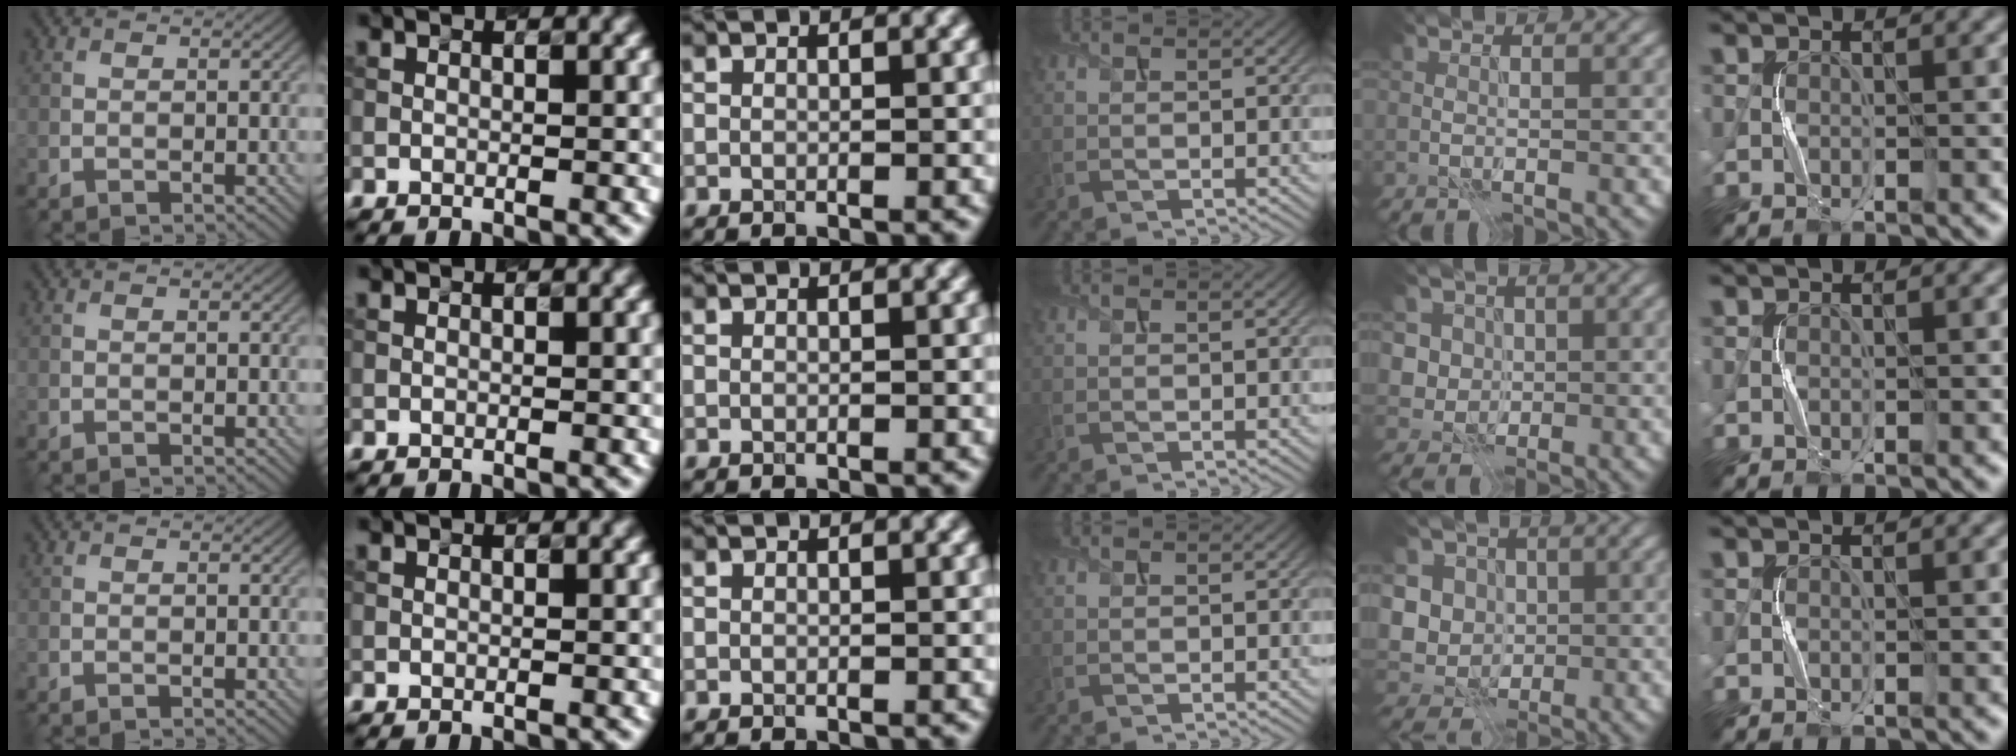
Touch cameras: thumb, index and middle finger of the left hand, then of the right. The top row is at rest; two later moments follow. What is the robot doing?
{"motion": "press", "object": "toy piano key"}